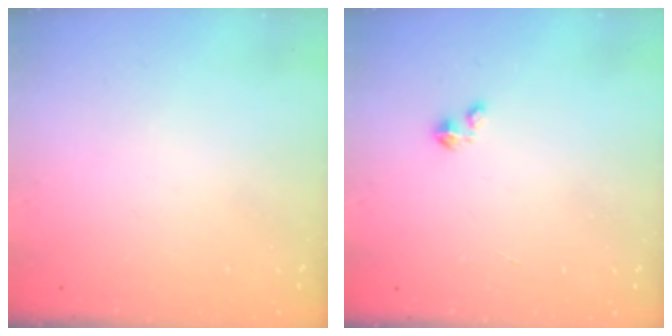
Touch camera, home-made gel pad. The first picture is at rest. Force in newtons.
{"total": 1.4, "press": 1.4, "slide": 0.2}